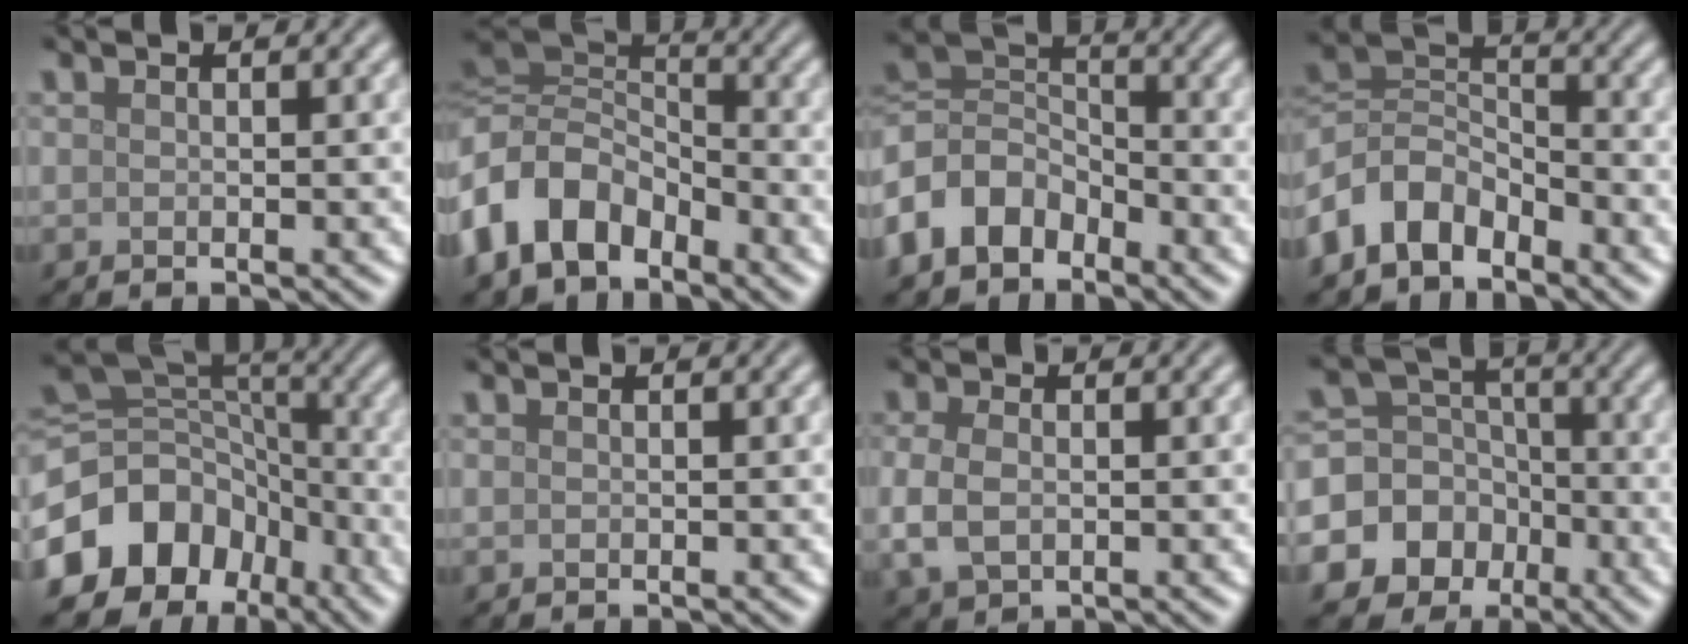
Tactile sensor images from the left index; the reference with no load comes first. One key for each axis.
{"total": 9.2, "fx": -4.0, "fy": 6.1, "fz": 5.5, "tx": -0.113, "ty": 0.003, "tz": -0.088}
{"total": 6.2, "fx": -3.3, "fy": 4.3, "fz": 3.1, "tx": -0.064, "ty": 0.004, "tz": -0.083}
{"total": 6.0, "fx": -3.9, "fy": 3.6, "fz": 2.8, "tx": -0.050, "ty": 0.006, "tz": -0.090}
{"total": 11.2, "fx": -5.3, "fy": 8.8, "fz": 4.6, "tx": -0.107, "ty": 0.010, "tz": -0.101}
{"total": 0.0}
{"total": 3.5, "fx": -0.4, "fy": 2.4, "fz": 2.5, "tx": -0.063, "ty": -0.007, "tz": -0.009}
{"total": 12.0, "fx": -4.8, "fy": 10.7, "fz": 2.7, "tx": -0.080, "ty": -0.016, "tz": -0.093}